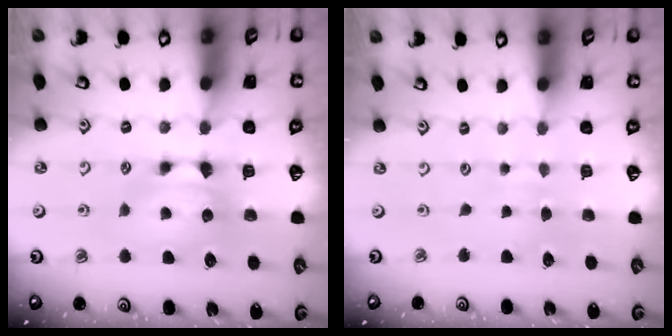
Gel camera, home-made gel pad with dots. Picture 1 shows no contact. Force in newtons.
{"total": 4.5, "press": 4.5, "slide": 0.3}